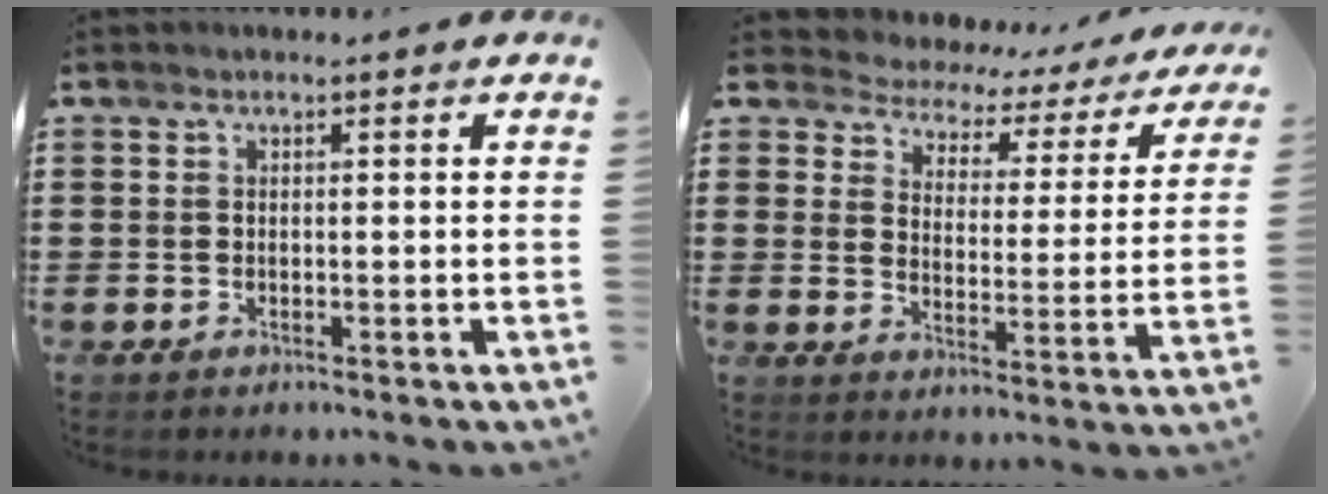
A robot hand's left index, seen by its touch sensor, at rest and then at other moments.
{"total": 2.6, "force": [2.2, 1.3, 0.6], "torque": [-0.032, -0.020, 0.026]}